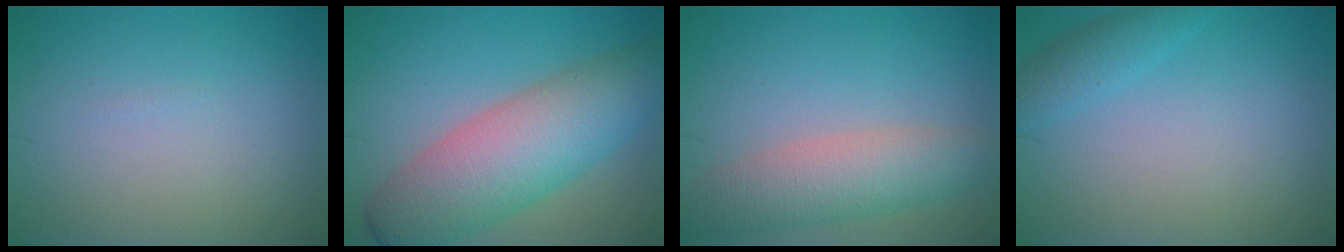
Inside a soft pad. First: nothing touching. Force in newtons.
{"total": 9.4, "press": 9.4, "slide": 0.3}
{"total": 5.3, "press": 5.3, "slide": 0.1}
{"total": 2.1, "press": 2.1, "slide": 0.2}